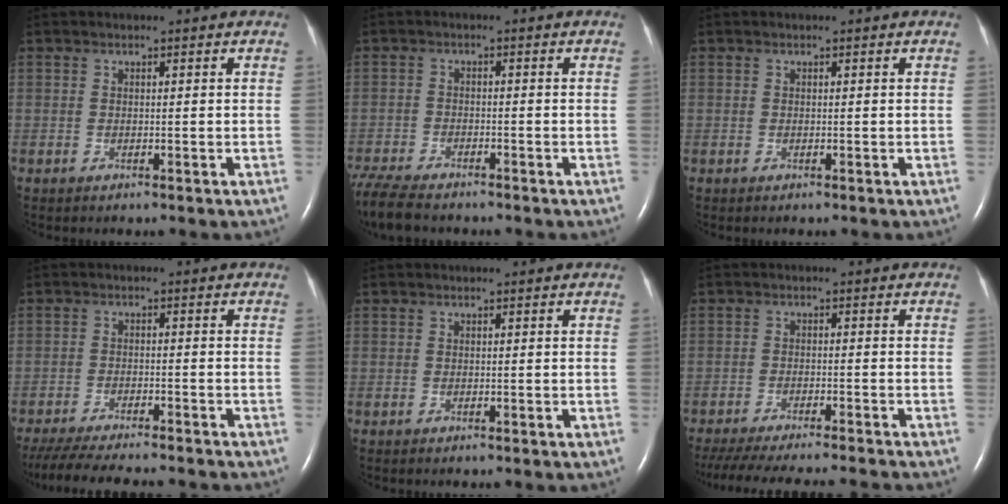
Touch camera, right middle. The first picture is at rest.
{"total": 9.1, "force": [-7.8, 2.2, 4.1], "torque": [-0.082, -0.019, -0.134]}
{"total": 0.0}
{"total": 15.9, "force": [-14.0, 2.2, 7.3], "torque": [-0.142, -0.034, -0.201]}
{"total": 0.0}
{"total": 17.7, "force": [-15.9, 1.5, 7.6], "torque": [-0.151, -0.039, -0.226]}